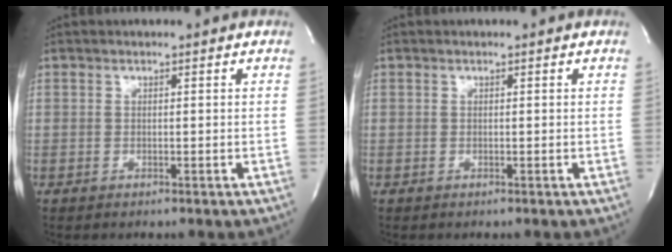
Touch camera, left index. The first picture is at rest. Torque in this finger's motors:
{"motor_torque": [0.00, 0.00, 0.00, 0.00]}